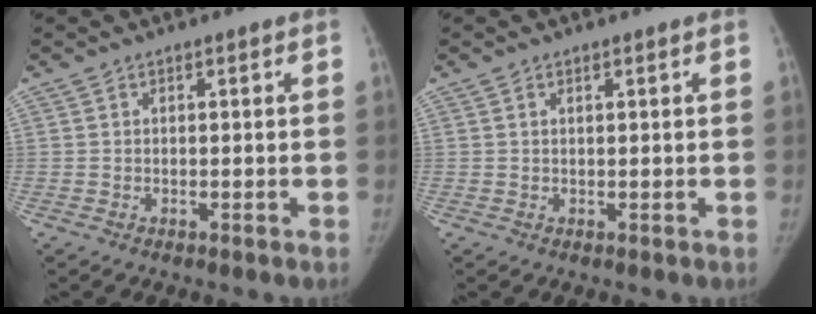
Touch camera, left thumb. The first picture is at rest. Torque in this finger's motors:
{"motor_torque": [-0.19, -0.15, -0.35, 0.24, -0.03]}